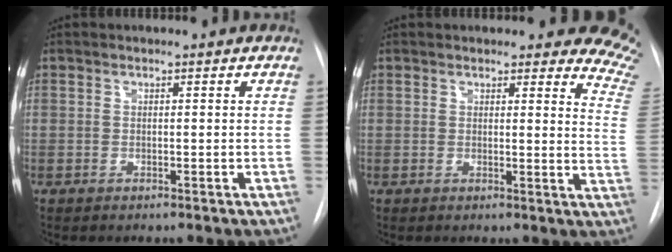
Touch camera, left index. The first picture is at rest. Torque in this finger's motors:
{"motor_torque": [0.83, -1.31, 0.05, 0.02]}